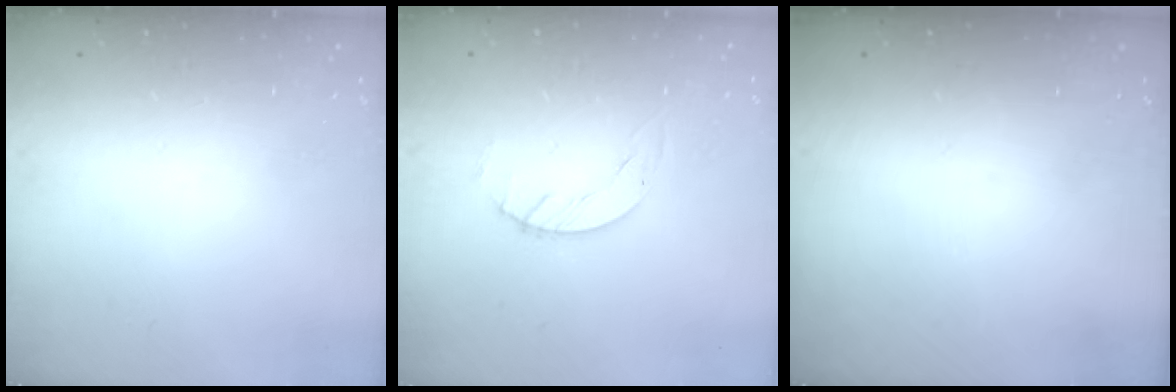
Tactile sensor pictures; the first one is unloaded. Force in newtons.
{"total": 1.5, "press": 1.5, "slide": 0.2}
{"total": 0.0}